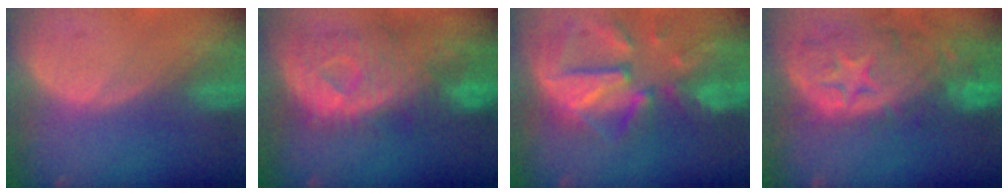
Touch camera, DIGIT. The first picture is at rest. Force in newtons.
{"total": 10.6, "press": 9.5, "slide": 4.6}
{"total": 12.0, "press": 10.4, "slide": 5.9}
{"total": 13.9, "press": 11.4, "slide": 8.1}